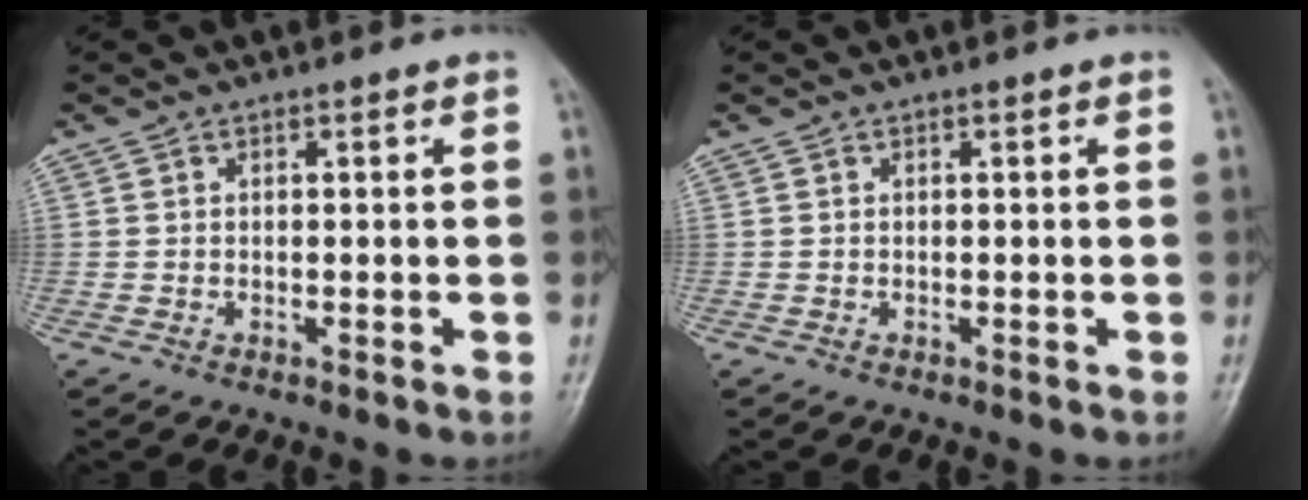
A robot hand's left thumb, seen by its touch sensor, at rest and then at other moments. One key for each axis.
{"total": 0.0}